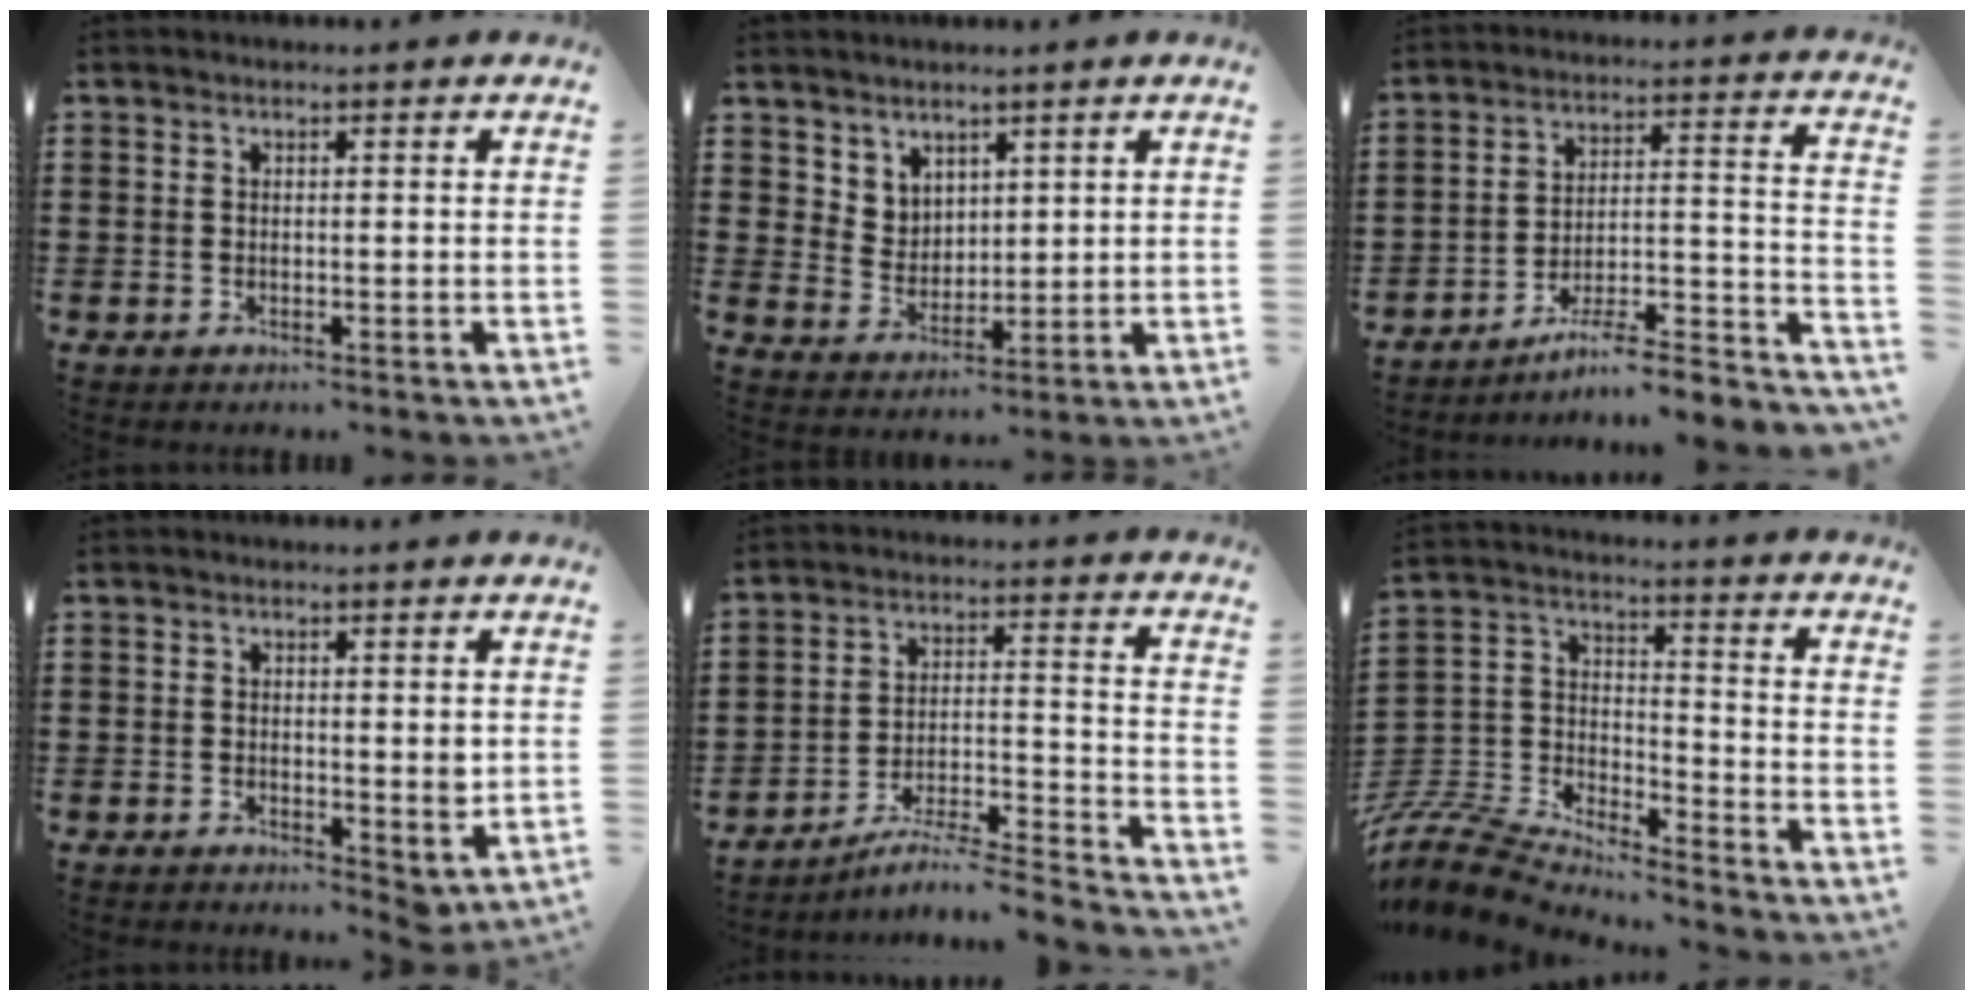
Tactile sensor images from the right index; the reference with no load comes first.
{"total": 4.6, "force": [3.5, 3.0, 0.1], "torque": [-0.019, -0.003, 0.068]}
{"total": 5.8, "force": [-4.7, 0.4, 3.4], "torque": [-0.056, -0.015, -0.095]}
{"total": 2.2, "force": [0.2, 1.0, 2.0], "torque": [-0.025, -0.007, 0.001]}
{"total": 5.3, "force": [-4.5, 0.1, 2.8], "torque": [-0.045, -0.014, -0.093]}
{"total": 7.5, "force": [-7.1, 1.6, 1.5], "torque": [-0.065, -0.011, -0.153]}